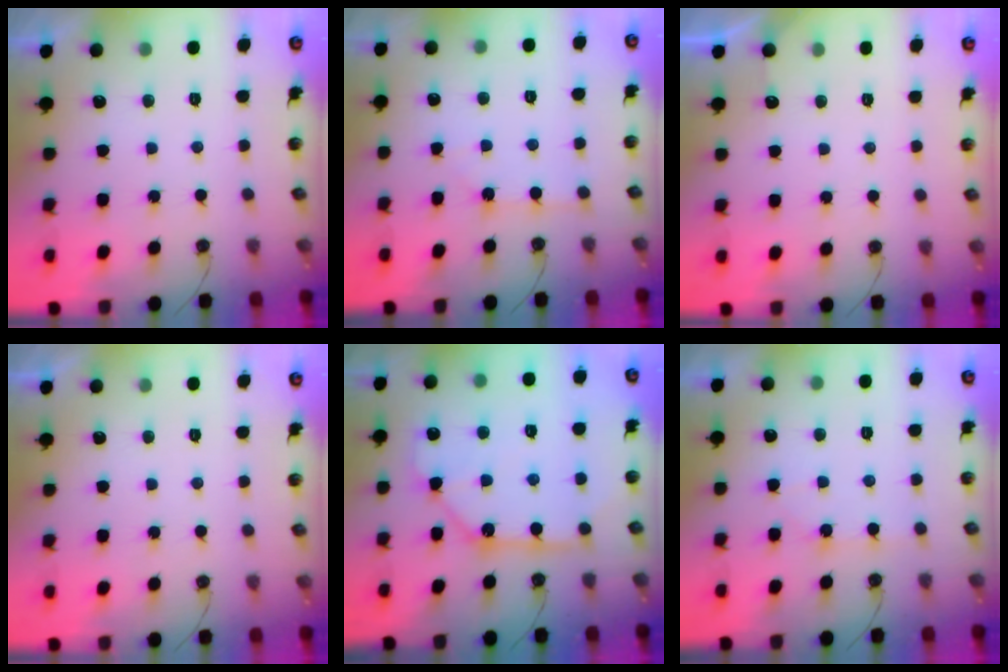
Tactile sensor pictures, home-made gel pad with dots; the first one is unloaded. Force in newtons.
{"total": 1.3, "press": 1.2, "slide": 0.2}
{"total": 2.3, "press": 2.3, "slide": 0.3}
{"total": 0.0}
{"total": 12.0, "press": 11.9, "slide": 1.2}
{"total": 4.7, "press": 4.7, "slide": 0.6}